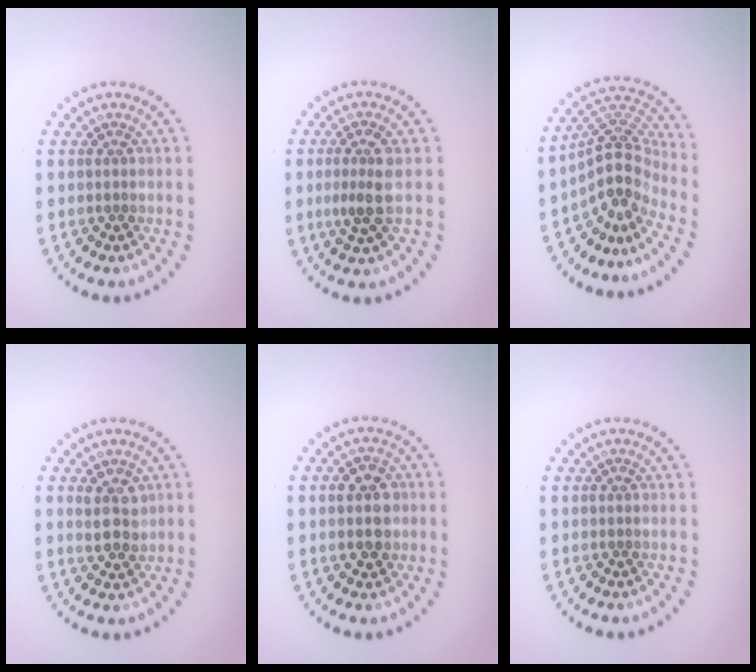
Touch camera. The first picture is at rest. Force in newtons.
{"total": 2.7, "press": 2.5, "slide": 1.1}
{"total": 4.4, "press": 3.0, "slide": 3.2}
{"total": 2.6, "press": 2.4, "slide": 1.0}
{"total": 3.3, "press": 3.3, "slide": 0.4}
{"total": 0.0}